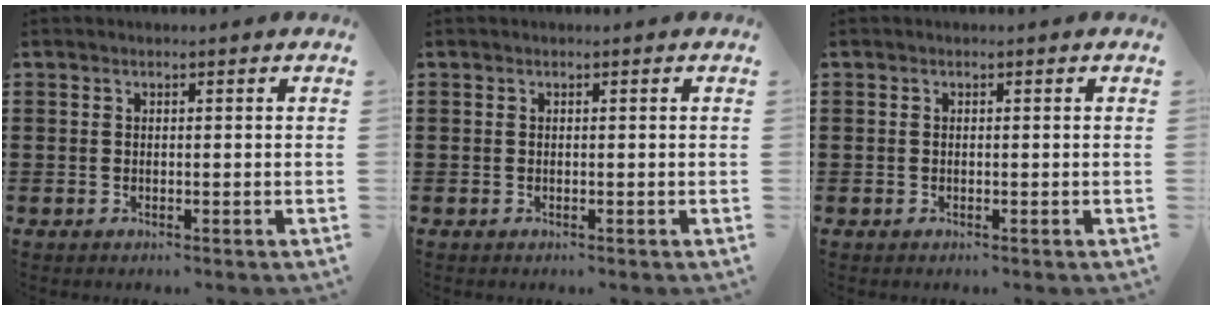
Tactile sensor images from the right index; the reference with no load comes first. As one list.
[{"total": 0.0}, {"total": 0.0}]